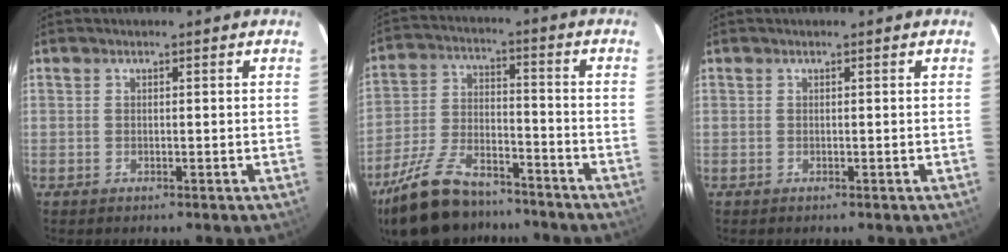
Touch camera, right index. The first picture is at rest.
{"total": 19.3, "force": [-15.0, 7.7, 9.4], "torque": [-0.202, -0.011, -0.248]}
{"total": 0.0}